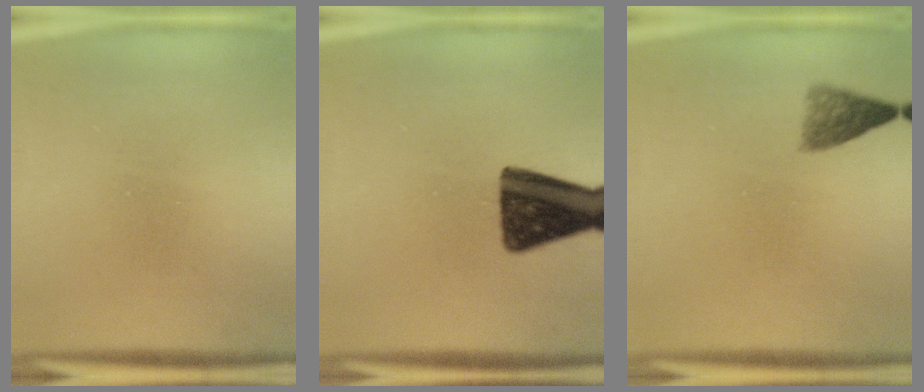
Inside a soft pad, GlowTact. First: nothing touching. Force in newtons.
{"total": 14.3}
{"total": 2.9}